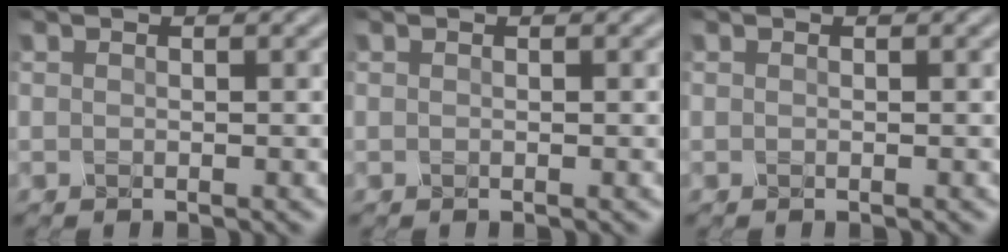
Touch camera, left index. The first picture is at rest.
{"total": 0.0}
{"total": 0.0}